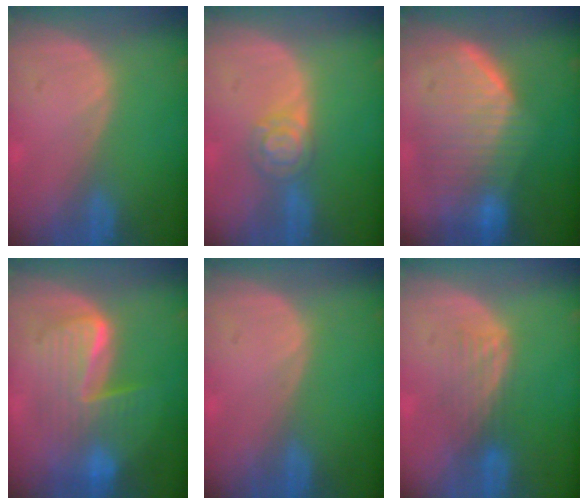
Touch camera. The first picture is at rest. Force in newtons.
{"total": 4.9, "press": 4.3, "slide": 2.3}
{"total": 10.0, "press": 9.0, "slide": 4.3}
{"total": 8.6, "press": 8.5, "slide": 0.5}
{"total": 0.0}
{"total": 4.2, "press": 3.4, "slide": 2.5}